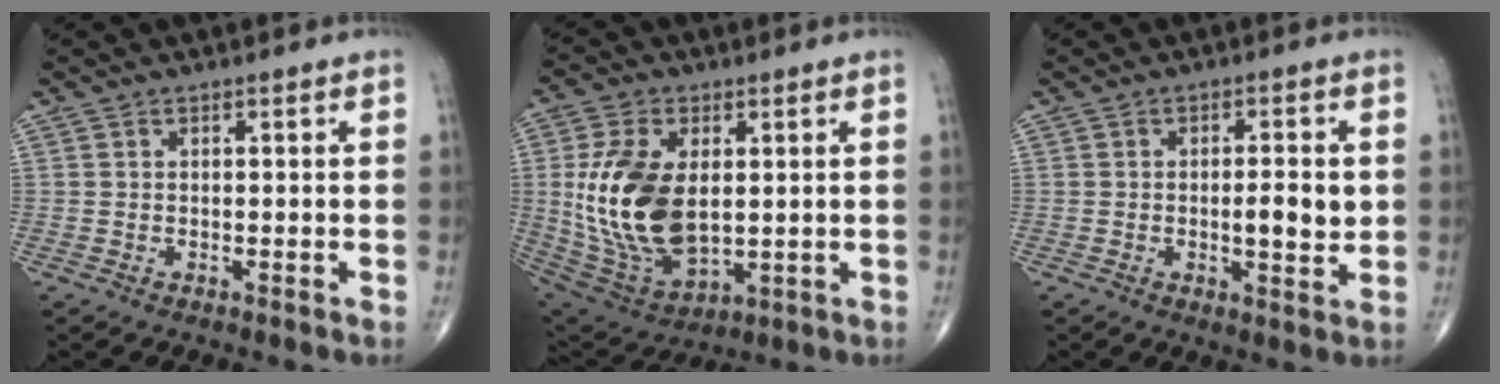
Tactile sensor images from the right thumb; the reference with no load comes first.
{"total": 18.6, "force": [1.5, 10.7, 15.2], "torque": [-0.300, -0.017, 0.045]}
{"total": 6.2, "force": [0.0, 2.0, 5.9], "torque": [-0.080, -0.006, -0.001]}